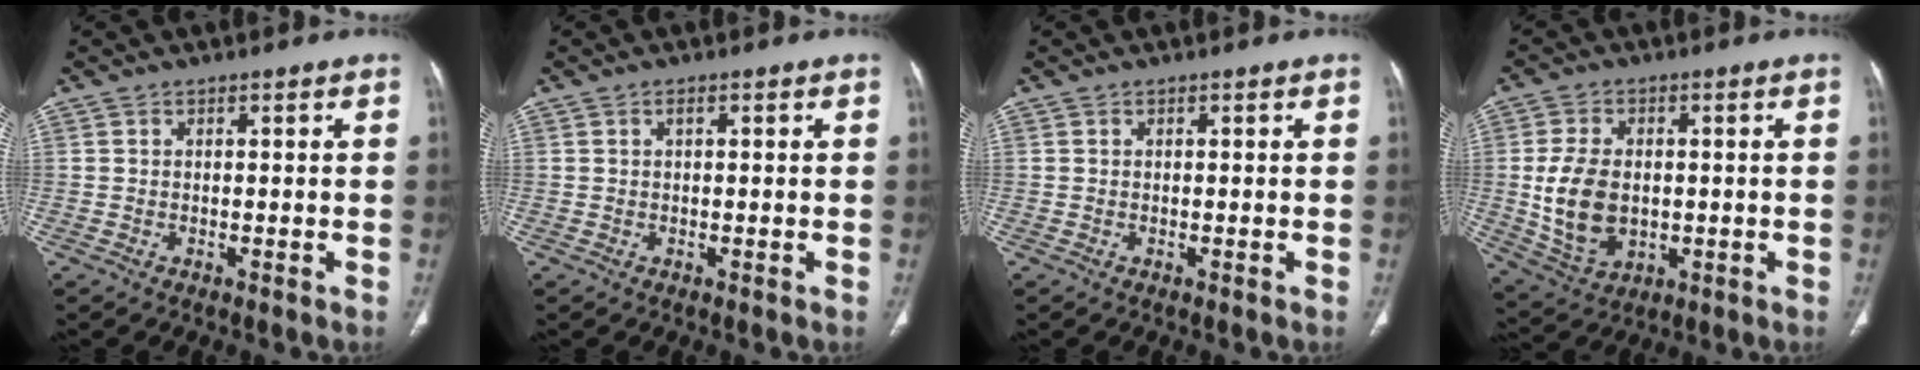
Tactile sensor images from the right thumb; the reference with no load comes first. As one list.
[{"total": 0.8, "force": [0.3, 0.3, 0.7], "torque": [-0.012, 0.002, 0.004]}, {"total": 0.0}, {"total": 11.6, "force": [-0.4, 7.8, 8.5], "torque": [-0.154, -0.003, 0.008]}]